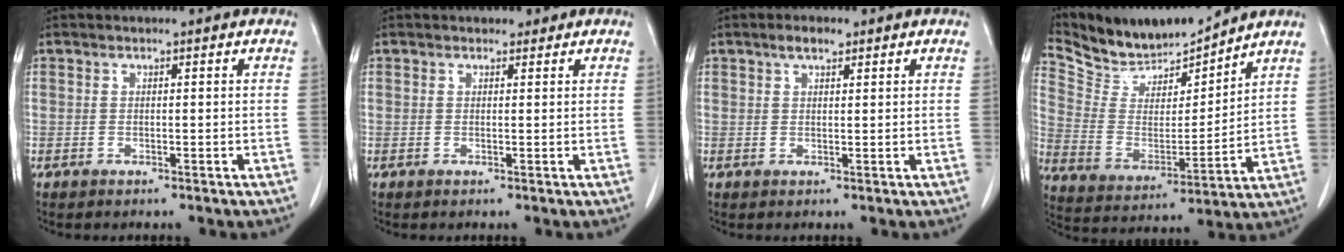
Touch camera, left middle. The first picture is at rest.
{"total": 0.9, "force": [0.7, 0.5, 0.1], "torque": [-0.003, 0.001, 0.007]}
{"total": 2.3, "force": [1.5, 0.9, 1.5], "torque": [-0.032, 0.006, 0.027]}
{"total": 12.9, "force": [12.4, 1.6, 2.9], "torque": [-0.068, -0.008, 0.242]}